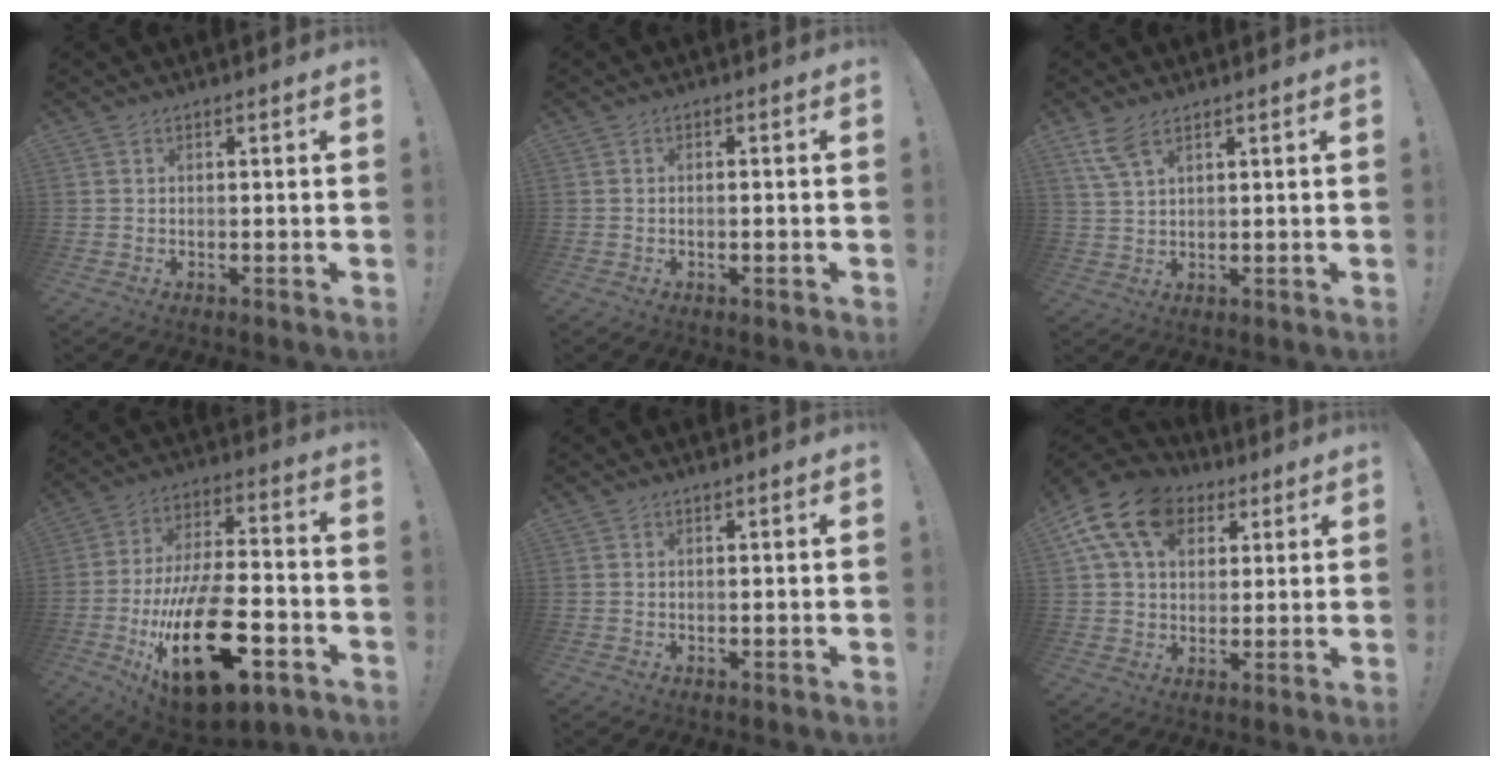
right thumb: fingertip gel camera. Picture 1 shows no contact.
{"total": 1.2, "force": [-0.9, 0.2, 0.9], "torque": [-0.018, 0.004, -0.015]}
{"total": 6.6, "force": [4.2, 2.6, 4.4], "torque": [-0.083, -0.014, 0.081]}
{"total": 28.9, "force": [-9.6, 13.4, 23.7], "torque": [-0.428, 0.058, -0.143]}
{"total": 0.0}
{"total": 16.6, "force": [6.8, 11.7, 9.6], "torque": [-0.169, -0.018, 0.129]}